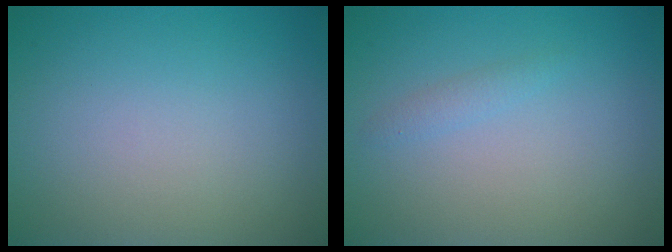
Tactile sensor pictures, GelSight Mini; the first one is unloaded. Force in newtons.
{"total": 0.9, "press": 0.9, "slide": 0.0}